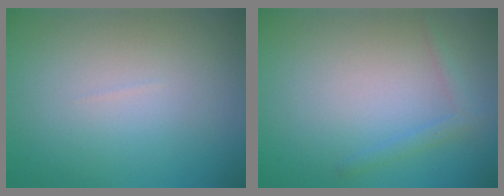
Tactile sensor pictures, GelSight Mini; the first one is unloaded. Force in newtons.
{"total": 1.3, "press": 1.3, "slide": 0.1}